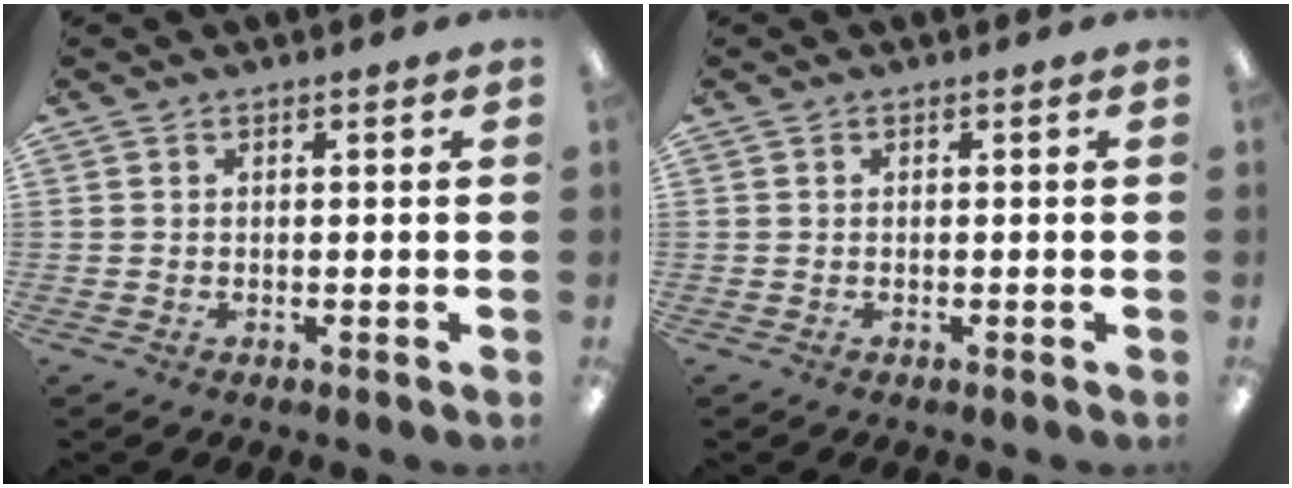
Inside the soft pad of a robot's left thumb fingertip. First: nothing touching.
{"total": 0.0}